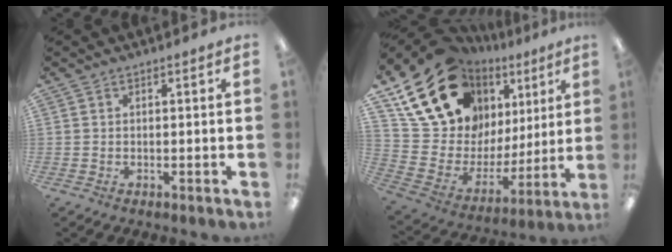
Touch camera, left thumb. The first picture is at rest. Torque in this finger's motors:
{"motor_torque": [1.04, 2.13, 1.50, -1.27, 0.25]}